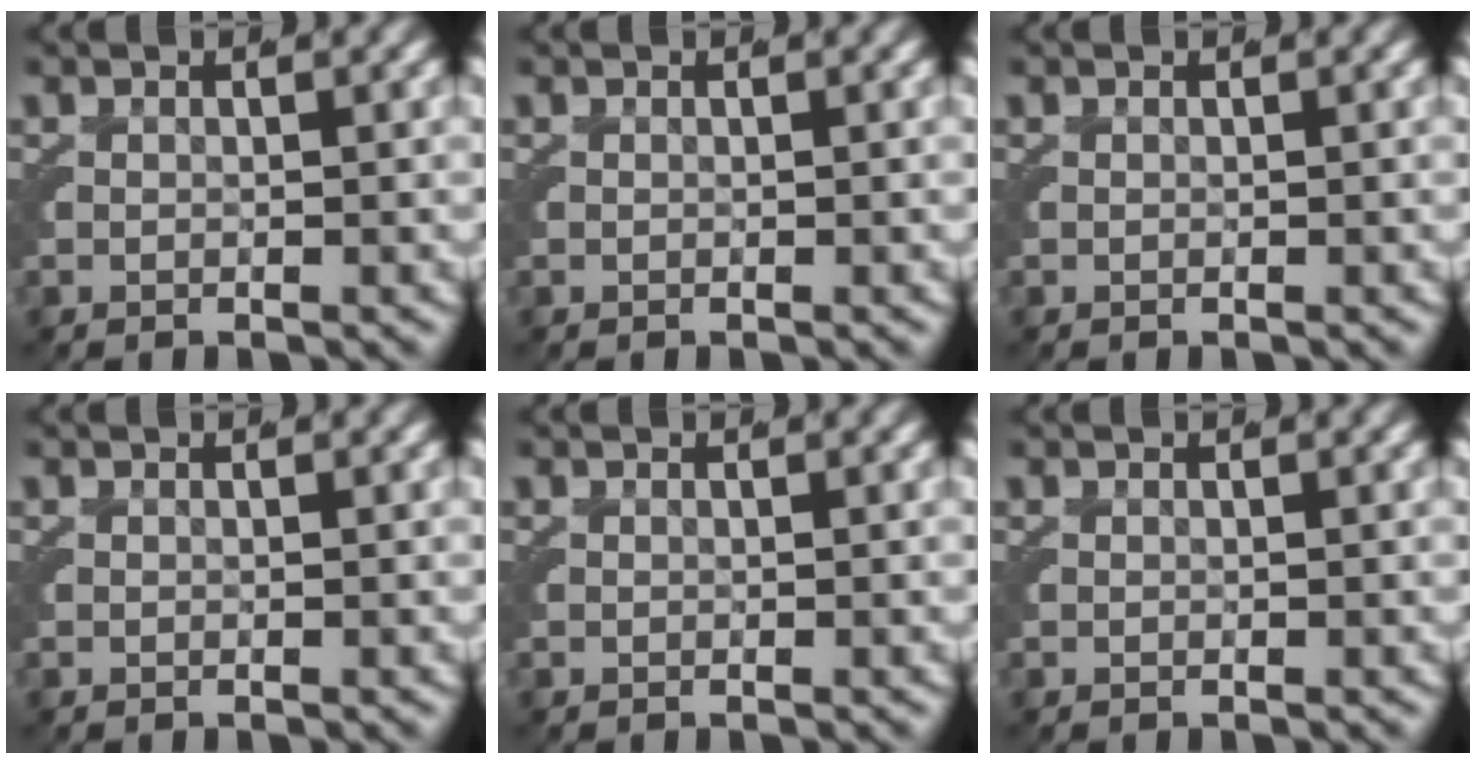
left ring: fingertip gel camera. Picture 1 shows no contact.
{"total": 0.0}
{"total": 0.0}
{"total": 0.0}
{"total": 0.0}
{"total": 0.0}